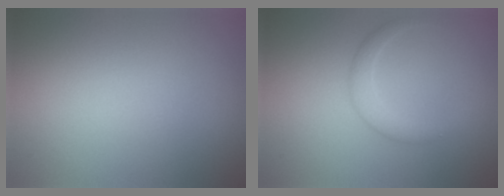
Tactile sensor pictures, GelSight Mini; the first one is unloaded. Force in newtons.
{"total": 1.8, "press": 1.8, "slide": 0.1}